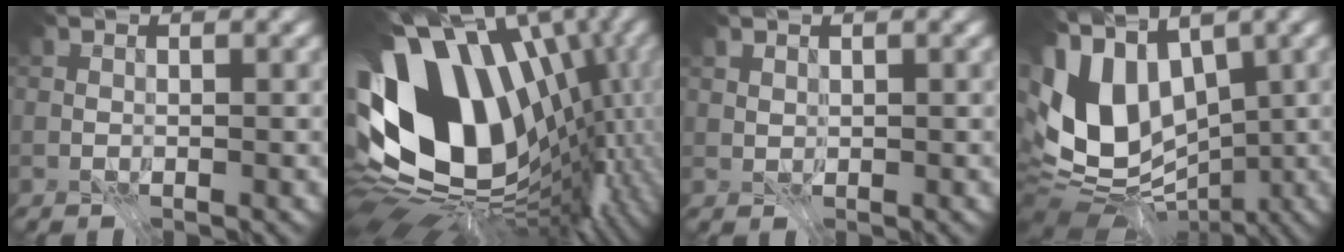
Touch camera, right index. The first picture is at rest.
{"total": 18.9, "force": [0.9, 13.0, 13.6], "torque": [-0.278, -0.029, 0.034]}
{"total": 0.8, "force": [0.6, 0.5, 0.3], "torque": [-0.008, -0.002, 0.015]}
{"total": 12.5, "force": [-0.6, 8.8, 9.0], "torque": [-0.182, -0.009, -0.008]}